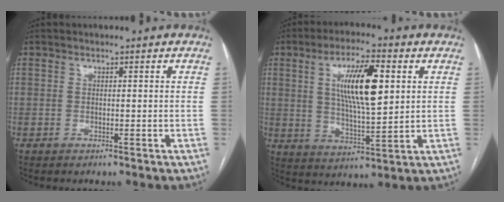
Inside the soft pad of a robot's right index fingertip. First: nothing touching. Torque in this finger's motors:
{"motor_torque": [0.43, 0.16, 0.33, 0.11]}